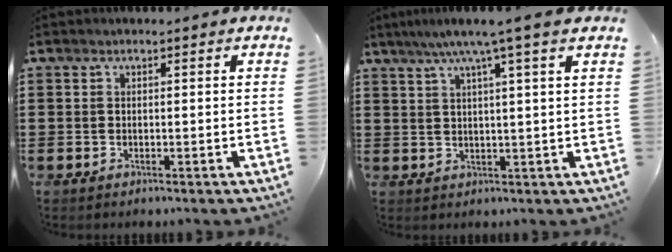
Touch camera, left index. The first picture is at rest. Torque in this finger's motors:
{"motor_torque": [2.14, 0.00, 0.78, 0.21]}